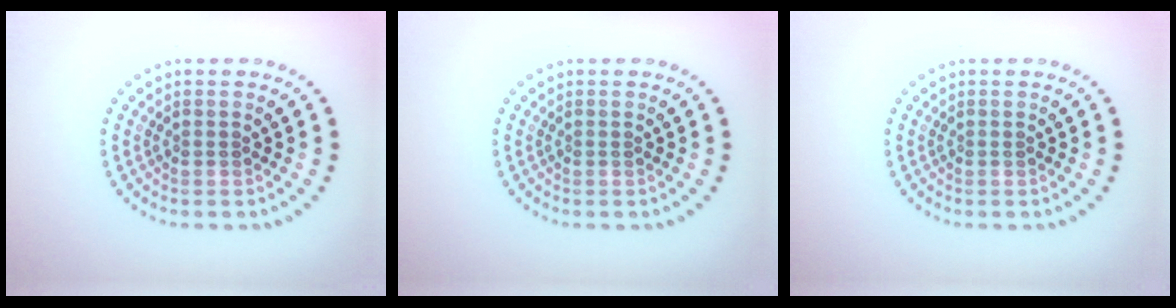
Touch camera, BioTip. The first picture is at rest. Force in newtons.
{"total": 0.0}
{"total": 0.0}